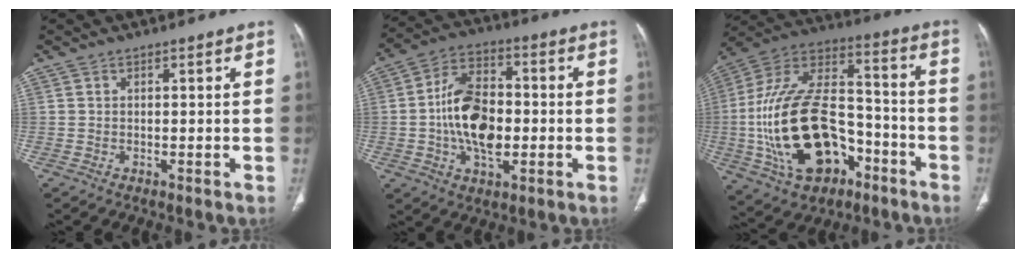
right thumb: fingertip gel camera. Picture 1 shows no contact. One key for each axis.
{"total": 14.4, "fx": -1.4, "fy": 8.6, "fz": 11.5, "tx": -0.191, "ty": 0.021, "tz": -0.027}
{"total": 26.7, "fx": -7.7, "fy": 16.3, "fz": 19.6, "tx": -0.366, "ty": 0.057, "tz": -0.115}